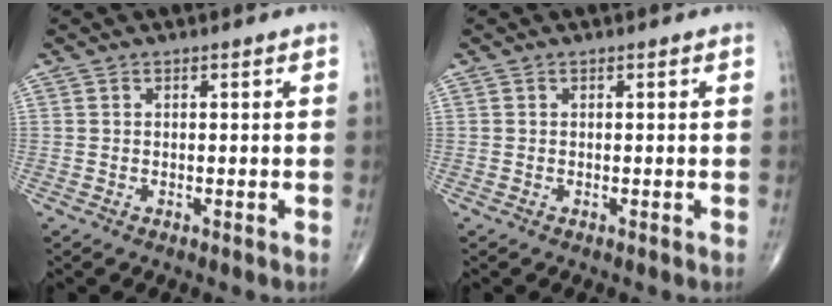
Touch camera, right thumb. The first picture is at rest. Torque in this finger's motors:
{"motor_torque": [-0.38, -0.11, -0.31, -0.26, 0.02]}